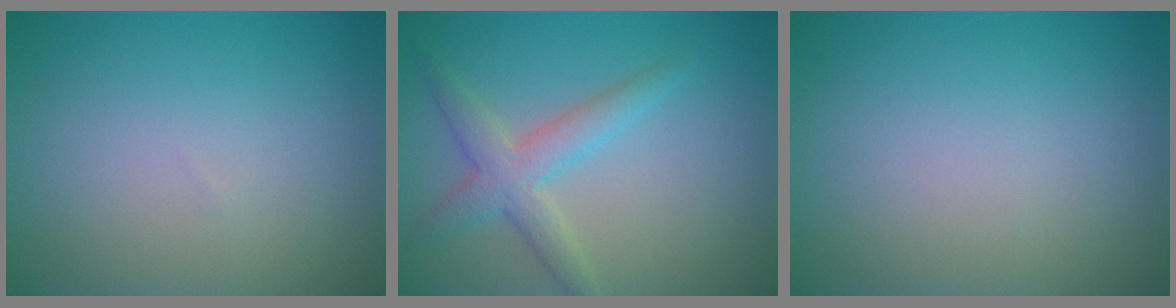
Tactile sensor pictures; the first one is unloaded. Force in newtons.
{"total": 3.5, "press": 3.5, "slide": 0.1}
{"total": 0.0}